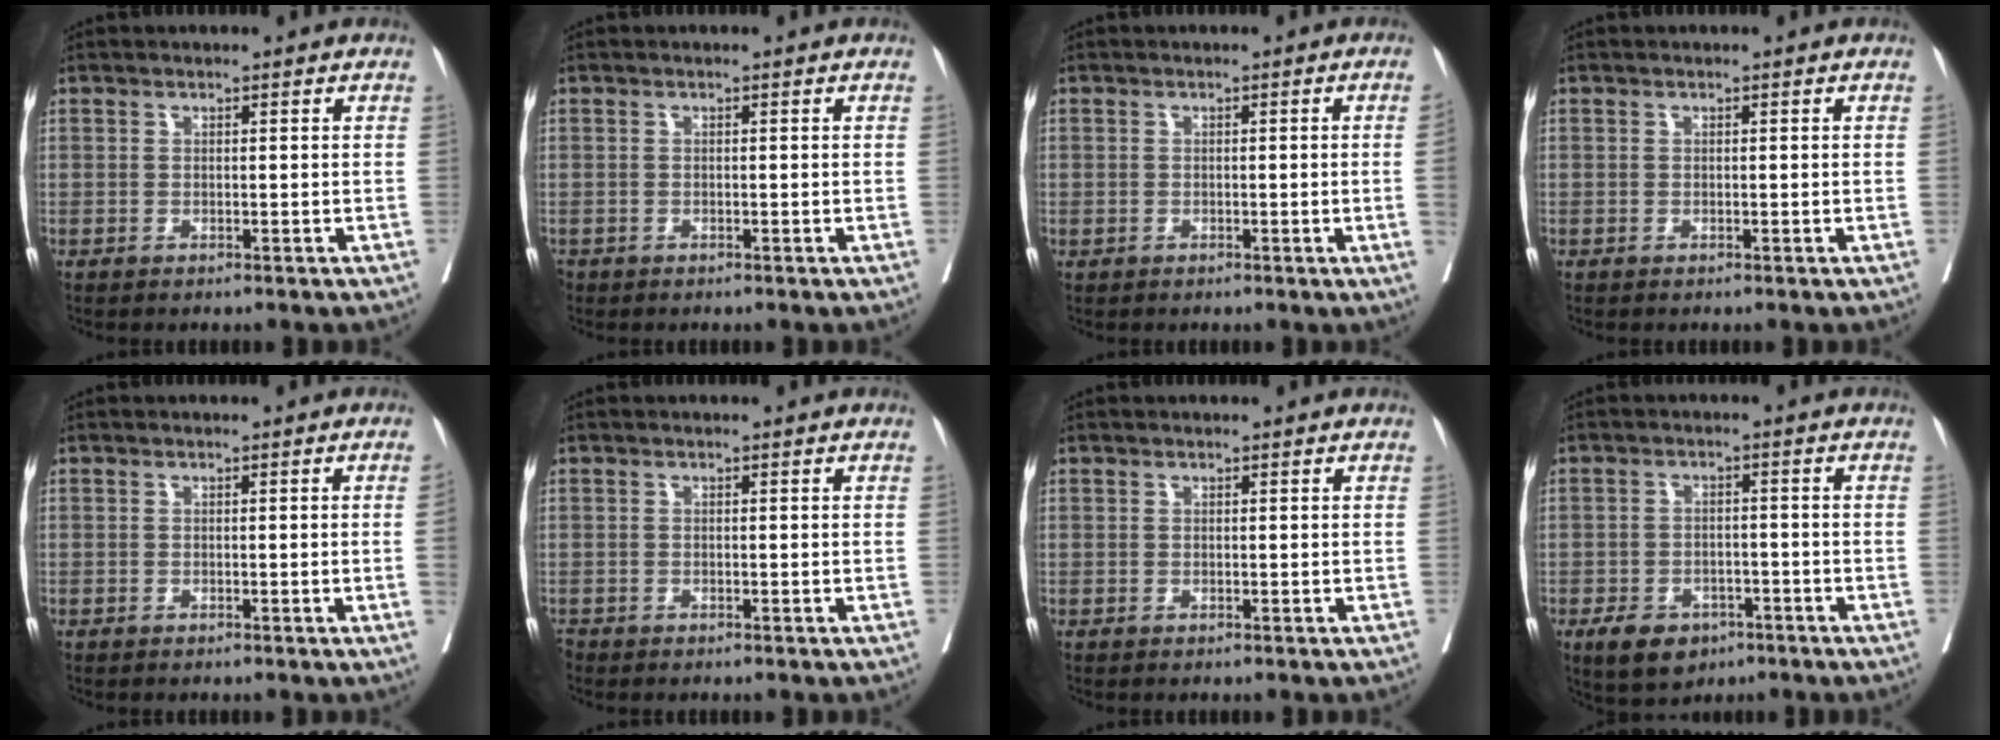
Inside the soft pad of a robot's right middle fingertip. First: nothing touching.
{"total": 0.9, "force": [-0.6, 0.6, 0.2], "torque": [-0.008, -0.002, -0.009]}
{"total": 1.3, "force": [-0.1, -0.1, 1.3], "torque": [-0.021, 0.003, 0.001]}
{"total": 0.0}
{"total": 1.0, "force": [-0.2, -0.2, 1.0], "torque": [-0.012, 0.000, -0.002]}
{"total": 0.7, "force": [-0.6, 0.3, 0.1], "torque": [-0.003, -0.004, -0.010]}
{"total": 0.0}
{"total": 6.8, "force": [-4.0, 4.4, 3.3], "torque": [-0.054, 0.000, -0.055]}